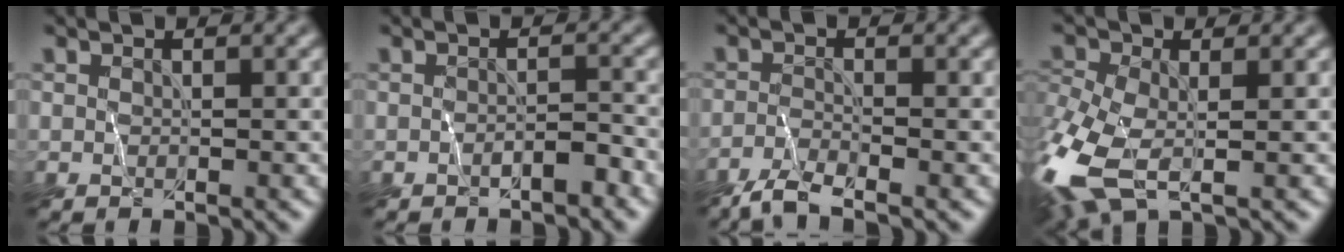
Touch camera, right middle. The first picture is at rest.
{"total": 1.5, "force": [-1.0, 0.4, 1.1], "torque": [-0.019, 0.002, -0.019]}
{"total": 3.0, "force": [-2.3, 0.5, 1.8], "torque": [-0.042, -0.006, -0.054]}
{"total": 8.8, "force": [-2.9, 4.8, 6.8], "torque": [-0.179, -0.019, -0.063]}